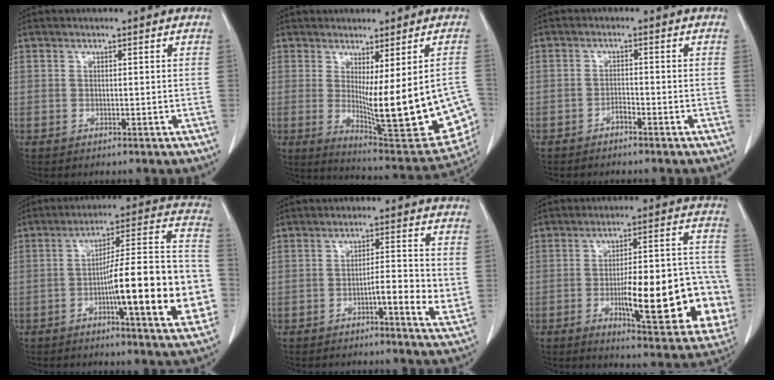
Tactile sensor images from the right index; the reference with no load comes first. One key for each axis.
{"total": 17.5, "fx": -1.8, "fy": 3.1, "fz": 17.1, "tx": -0.187, "ty": -0.026, "tz": -0.001}
{"total": 1.3, "fx": -1.1, "fy": 0.2, "fz": 0.6, "tx": -0.009, "ty": 0.004, "tz": -0.019}
{"total": 19.8, "fx": -4.8, "fy": 2.5, "fz": 19.0, "tx": -0.232, "ty": 0.024, "tz": -0.065}
{"total": 6.4, "fx": -1.3, "fy": 0.9, "fz": 6.3, "tx": -0.089, "ty": -0.002, "tz": -0.022}
{"total": 21.6, "fx": -5.0, "fy": 5.1, "fz": 20.4, "tx": -0.212, "ty": 0.018, "tz": -0.052}